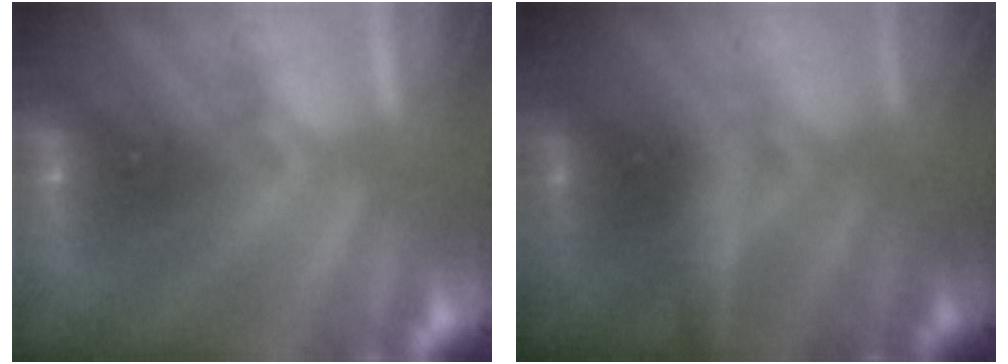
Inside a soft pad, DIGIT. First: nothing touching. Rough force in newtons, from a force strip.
{"total": 2.8}